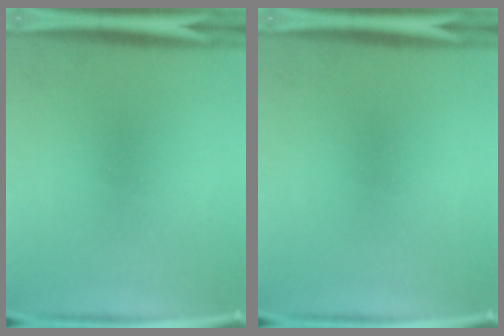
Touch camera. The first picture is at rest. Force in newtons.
{"total": 0.0}